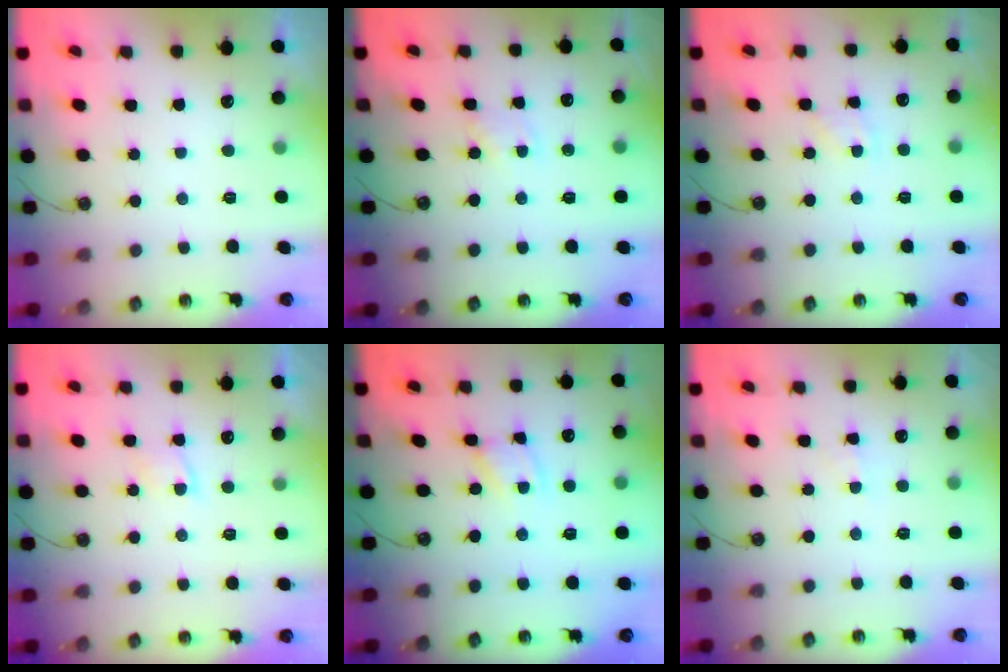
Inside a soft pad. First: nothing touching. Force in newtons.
{"total": 2.7, "press": 2.7, "slide": 0.2}
{"total": 5.0, "press": 5.0, "slide": 0.7}
{"total": 4.6, "press": 4.6, "slide": 0.5}
{"total": 2.4, "press": 2.4, "slide": 0.1}
{"total": 3.0, "press": 2.9, "slide": 0.5}